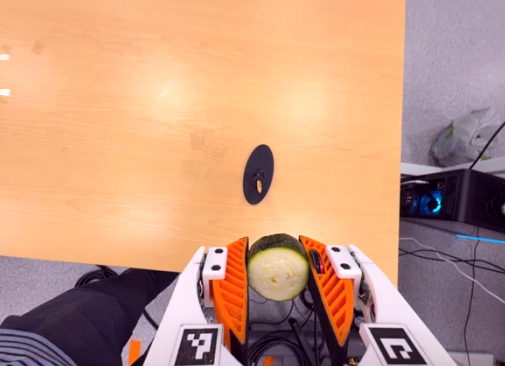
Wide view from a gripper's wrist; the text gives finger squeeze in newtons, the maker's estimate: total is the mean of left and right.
{"total": 12.8, "left": 12.0, "right": 13.6}